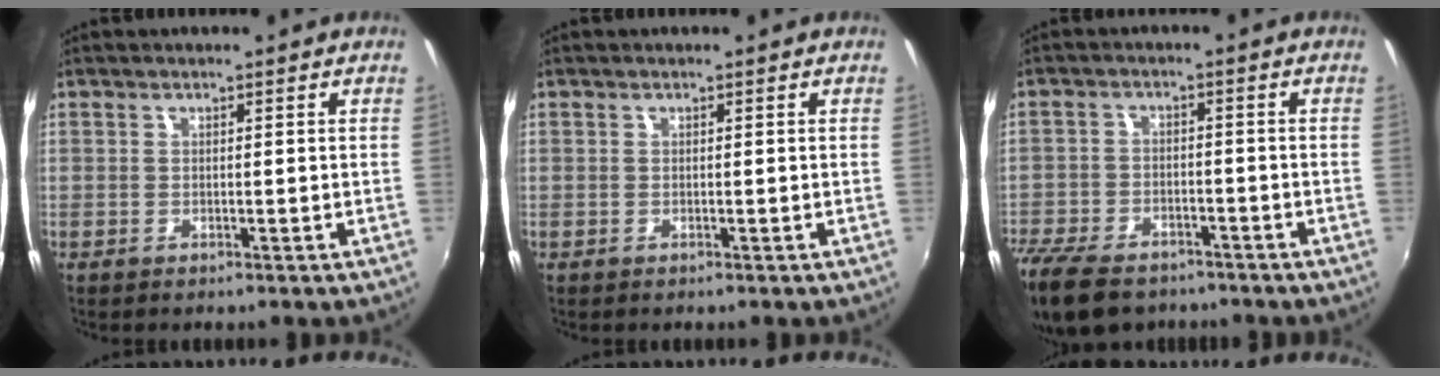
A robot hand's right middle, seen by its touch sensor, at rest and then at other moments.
{"total": 0.0}
{"total": 14.8, "force": [-11.1, 7.2, 6.7], "torque": [-0.183, -0.026, -0.195]}